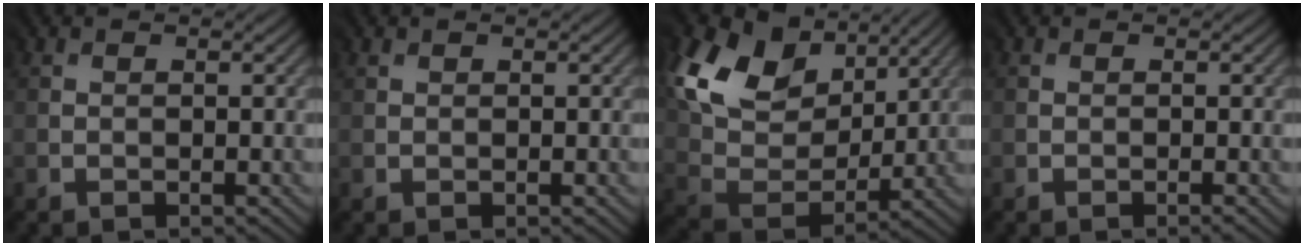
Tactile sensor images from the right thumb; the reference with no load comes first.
{"total": 0.9, "force": [0.6, 0.7, 0.3], "torque": [-0.002, 0.000, 0.012]}
{"total": 13.1, "force": [7.4, 8.6, 6.6], "torque": [-0.159, 0.022, 0.137]}
{"total": 0.8, "force": [-0.5, -0.4, 0.5], "torque": [-0.008, -0.002, -0.009]}